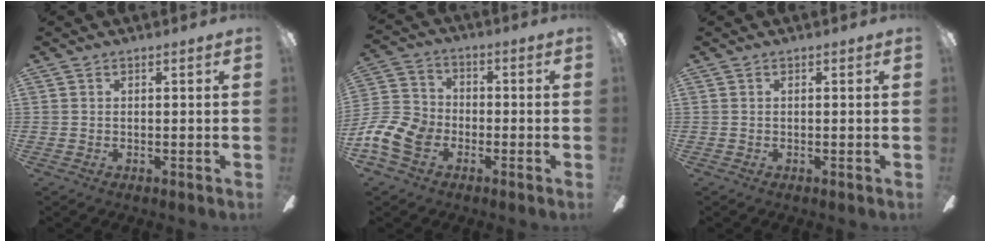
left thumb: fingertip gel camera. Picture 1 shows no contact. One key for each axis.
{"total": 10.5, "fx": -4.5, "fy": 7.8, "fz": 5.5, "tx": -0.129, "ty": 0.029, "tz": -0.080}
{"total": 0.0}